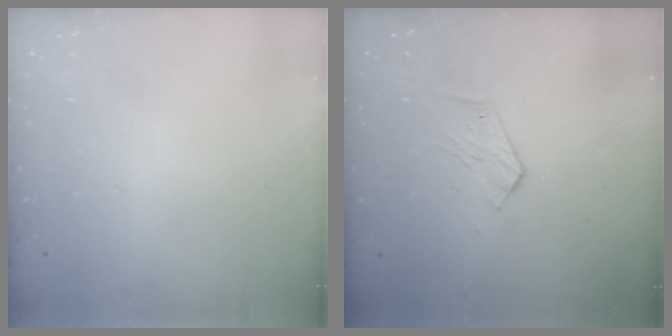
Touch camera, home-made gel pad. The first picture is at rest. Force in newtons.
{"total": 3.7, "press": 3.7, "slide": 0.3}